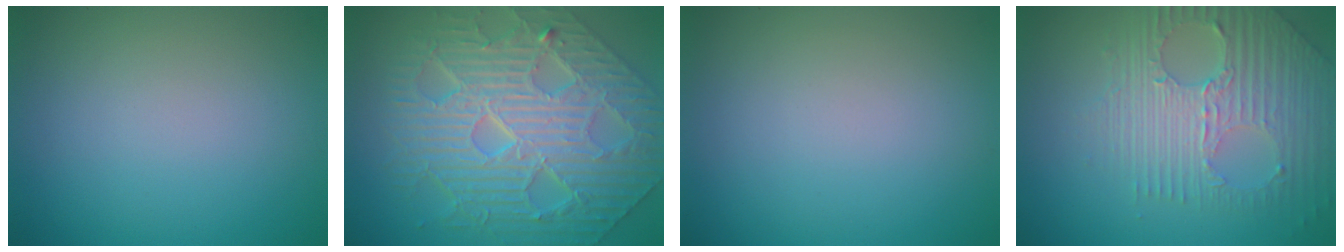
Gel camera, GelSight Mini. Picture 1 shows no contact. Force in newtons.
{"total": 10.4, "press": 7.7, "slide": 6.9}
{"total": 0.0}
{"total": 7.1, "press": 4.6, "slide": 5.4}